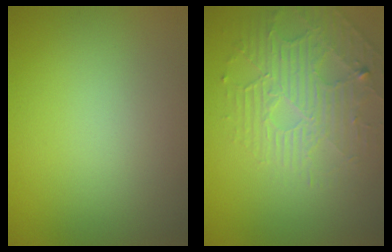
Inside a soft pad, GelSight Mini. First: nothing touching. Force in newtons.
{"total": 4.5, "press": 3.3, "slide": 3.1}